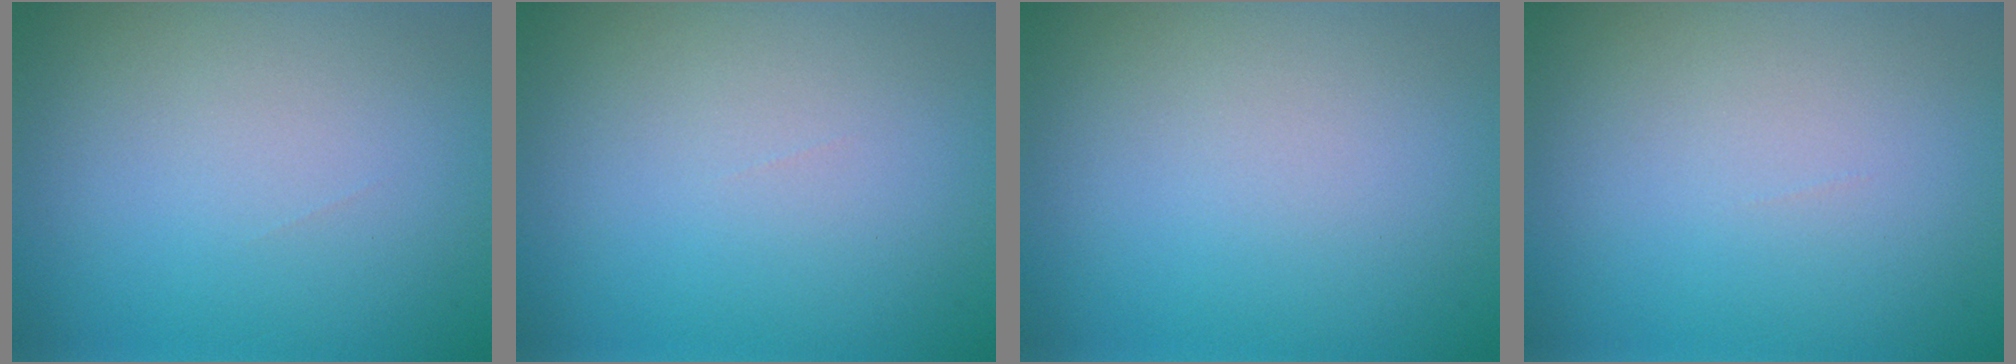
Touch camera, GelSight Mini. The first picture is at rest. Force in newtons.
{"total": 0.0}
{"total": 0.0}
{"total": 0.0}